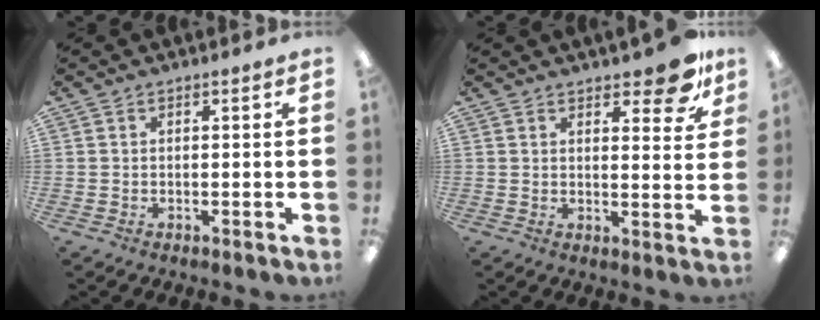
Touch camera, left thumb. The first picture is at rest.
{"total": 9.5, "force": [7.1, 3.2, 5.3], "torque": [-0.049, -0.048, 0.118]}